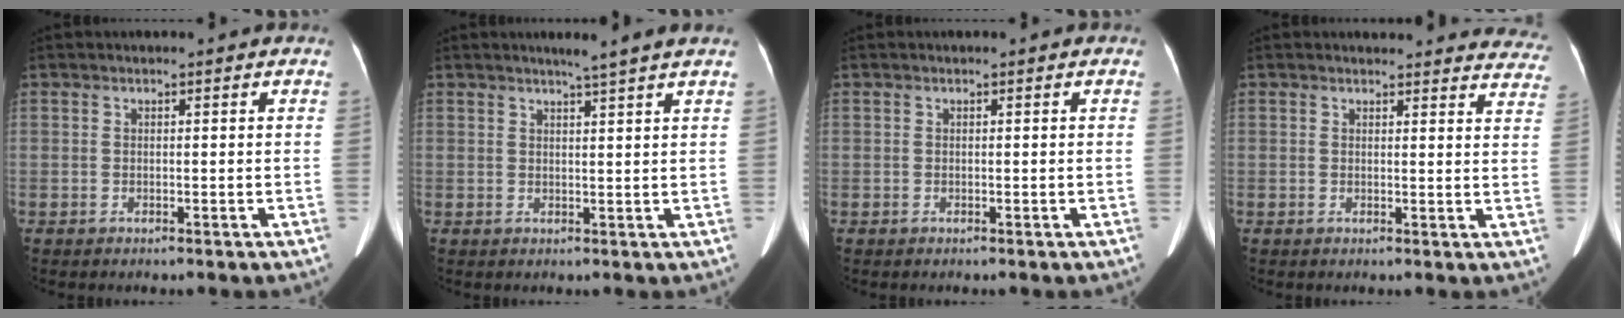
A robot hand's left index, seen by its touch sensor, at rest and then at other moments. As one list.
[{"total": 3.4, "force": [2.7, -1.0, 1.7], "torque": [-0.024, -0.002, 0.039]}, {"total": 0.0}, {"total": 15.0, "force": [14.5, 3.5, 1.9], "torque": [0.019, -0.045, 0.129]}]